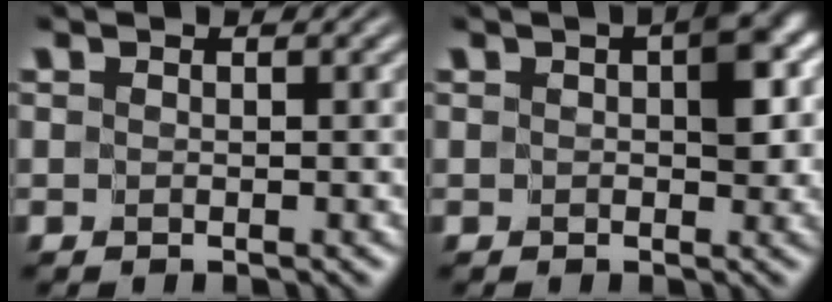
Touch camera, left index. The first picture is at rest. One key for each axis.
{"total": 3.7, "fx": 0.4, "fy": 2.0, "fz": 3.0, "tx": -0.034, "ty": 0.004, "tz": 0.001}